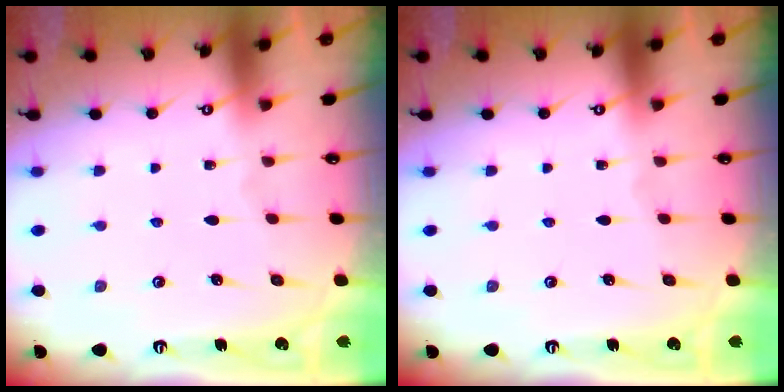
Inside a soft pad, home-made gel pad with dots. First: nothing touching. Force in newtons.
{"total": 0.0}